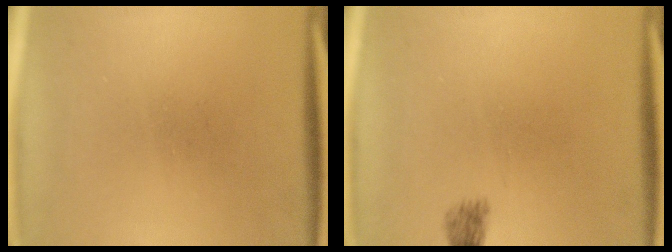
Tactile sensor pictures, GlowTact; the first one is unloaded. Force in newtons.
{"total": 1.8}